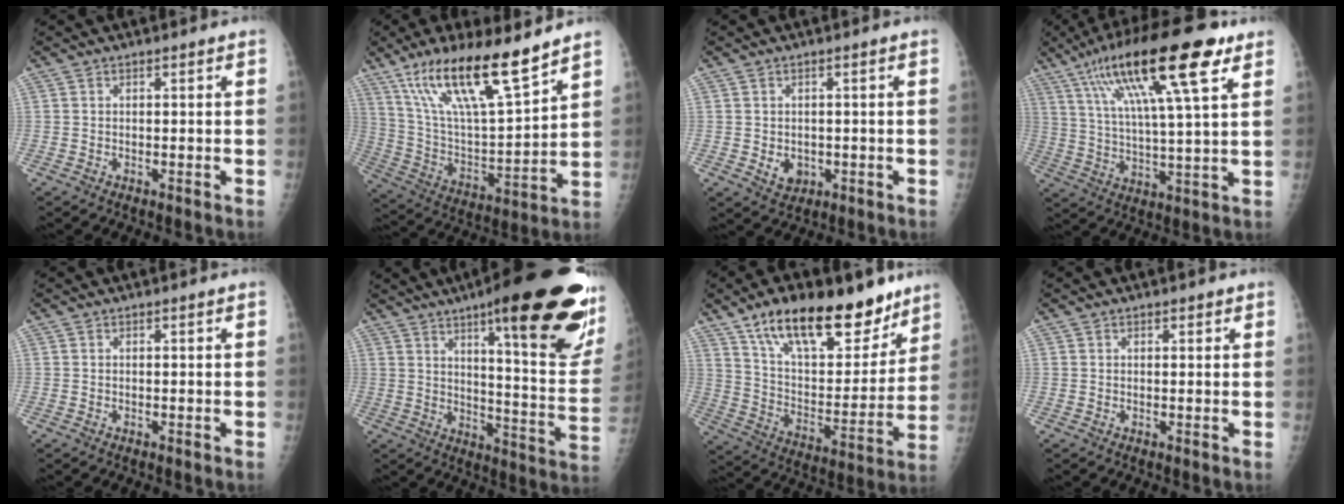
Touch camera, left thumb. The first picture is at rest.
{"total": 20.7, "force": [14.1, 4.4, 14.5], "torque": [-0.244, -0.056, 0.263]}
{"total": 3.5, "force": [-0.5, 2.9, 1.9], "torque": [-0.016, -0.001, 0.003]}
{"total": 21.5, "force": [11.0, 4.4, 17.9], "torque": [-0.306, -0.007, 0.185]}
{"total": 0.0}
{"total": 29.8, "force": [16.3, 6.5, 24.1], "torque": [-0.250, -0.053, 0.229]}
{"total": 24.7, "force": [16.6, 10.7, 14.8], "torque": [-0.193, -0.060, 0.274]}
{"total": 1.1, "force": [0.7, 0.6, 0.5], "torque": [-0.001, -0.002, 0.006]}